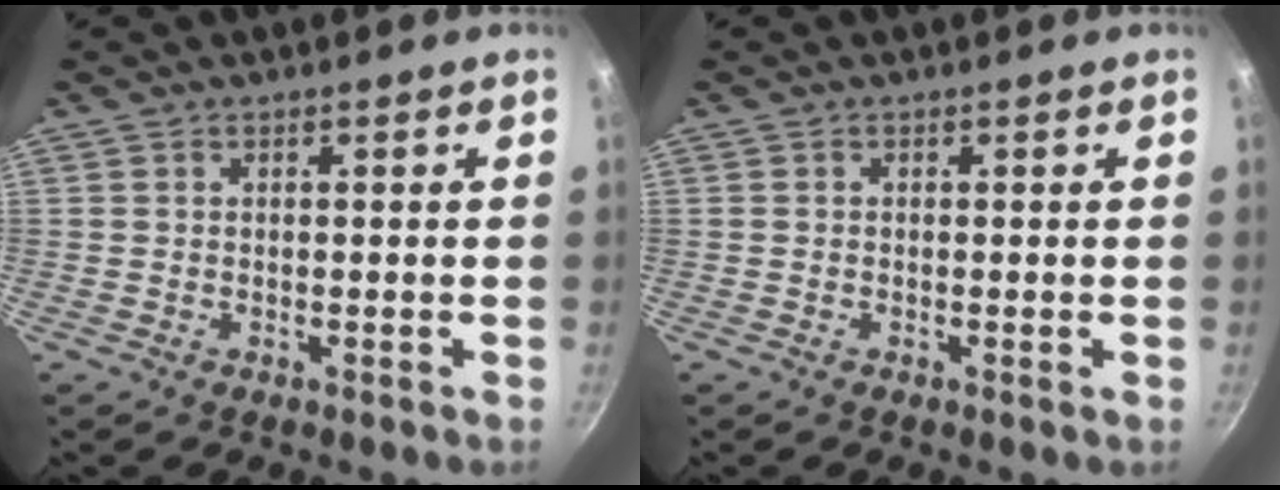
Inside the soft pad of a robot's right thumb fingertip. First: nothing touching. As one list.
[{"total": 0.0}]